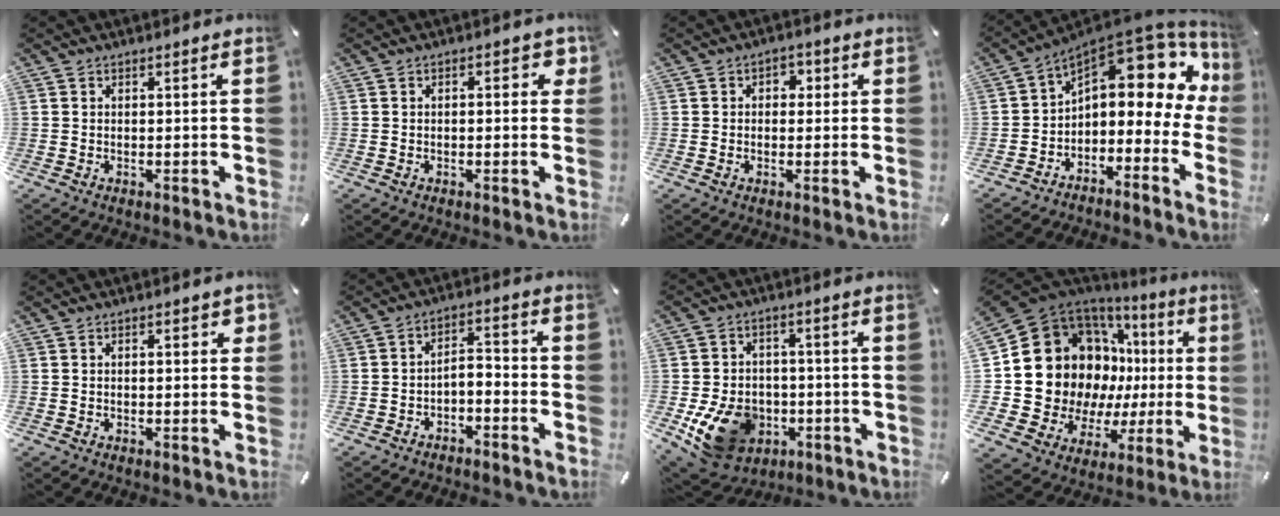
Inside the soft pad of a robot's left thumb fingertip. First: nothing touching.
{"total": 3.2, "force": [0.2, 1.5, 2.7], "torque": [-0.038, 0.002, -0.001]}
{"total": 2.7, "force": [-0.4, 2.2, 1.5], "torque": [-0.016, 0.005, -0.016]}
{"total": 12.2, "force": [6.8, 6.1, 8.1], "torque": [-0.109, -0.062, 0.108]}
{"total": 1.9, "force": [0.3, 0.7, 1.7], "torque": [-0.018, -0.002, 0.000]}
{"total": 4.3, "force": [-3.7, 1.7, 1.6], "torque": [-0.026, 0.016, -0.072]}
{"total": 14.2, "force": [-4.7, 11.0, 7.6], "torque": [-0.159, 0.025, -0.075]}
{"total": 23.1, "force": [3.7, 18.1, 13.9], "torque": [-0.251, -0.052, 0.105]}